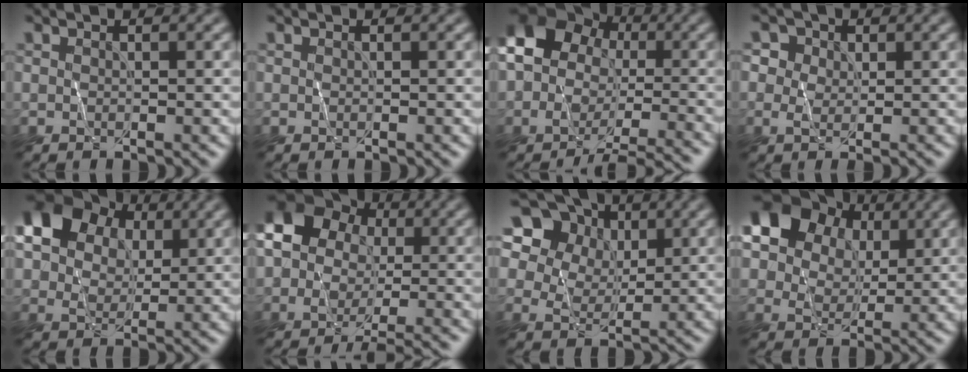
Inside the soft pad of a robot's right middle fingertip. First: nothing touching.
{"total": 0.0}
{"total": 11.1, "force": [-3.7, 8.8, 5.5], "torque": [-0.077, 0.005, -0.079]}
{"total": 3.2, "force": [1.0, 2.6, 1.7], "torque": [-0.017, 0.015, -0.007]}
{"total": 12.5, "force": [5.0, 8.9, 7.2], "torque": [-0.135, 0.037, 0.081]}
{"total": 11.4, "force": [-2.7, 9.5, 5.6], "torque": [-0.074, 0.026, -0.074]}
{"total": 15.4, "force": [7.5, 11.9, 6.2], "torque": [-0.178, 0.041, 0.142]}
{"total": 13.4, "force": [5.8, 10.0, 6.8], "torque": [-0.144, 0.036, 0.110]}